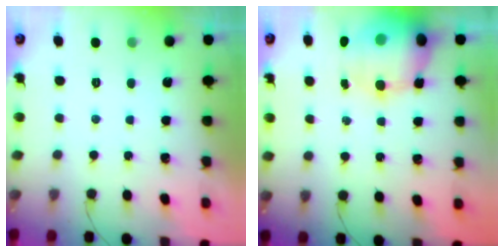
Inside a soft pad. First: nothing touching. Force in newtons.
{"total": 15.9, "press": 15.3, "slide": 4.4}